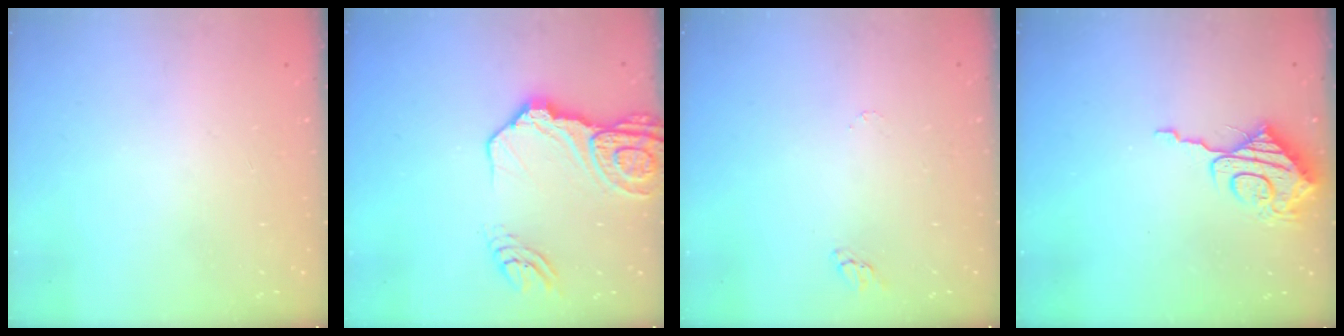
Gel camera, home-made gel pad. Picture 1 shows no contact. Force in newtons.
{"total": 16.7, "press": 16.6, "slide": 1.9}
{"total": 2.9, "press": 2.9, "slide": 0.2}
{"total": 10.1, "press": 10.1, "slide": 0.8}